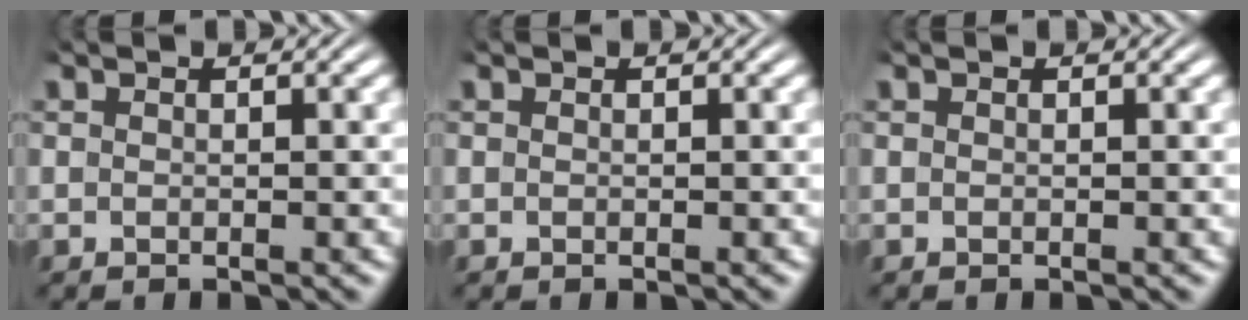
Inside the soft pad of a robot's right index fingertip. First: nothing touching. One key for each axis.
{"total": 0.0}
{"total": 0.0}